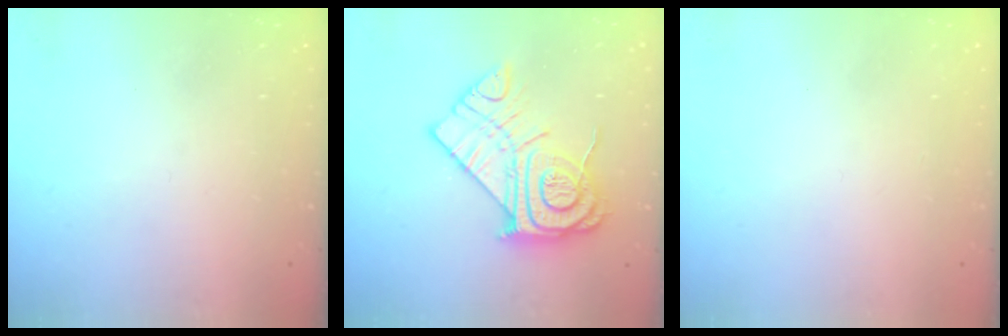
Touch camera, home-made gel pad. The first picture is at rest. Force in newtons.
{"total": 17.3, "press": 17.2, "slide": 1.3}
{"total": 1.5, "press": 1.5, "slide": 0.1}